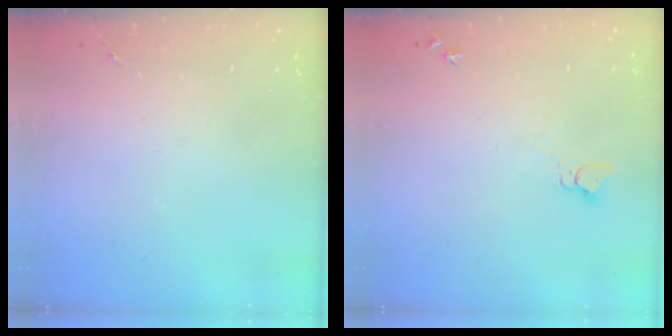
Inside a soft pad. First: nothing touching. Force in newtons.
{"total": 3.8, "press": 3.8, "slide": 0.4}